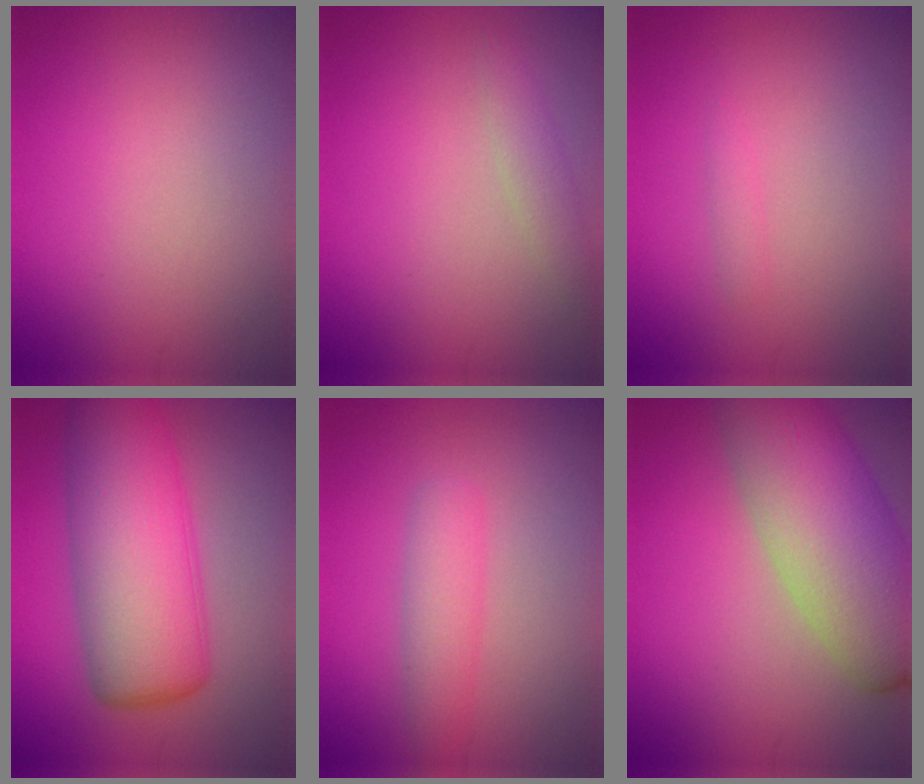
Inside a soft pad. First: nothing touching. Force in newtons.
{"total": 1.7, "press": 1.7, "slide": 0.1}
{"total": 0.7, "press": 0.7, "slide": 0.1}
{"total": 10.3, "press": 10.3, "slide": 0.4}
{"total": 2.8, "press": 2.8, "slide": 0.1}
{"total": 10.3, "press": 10.2, "slide": 0.9}